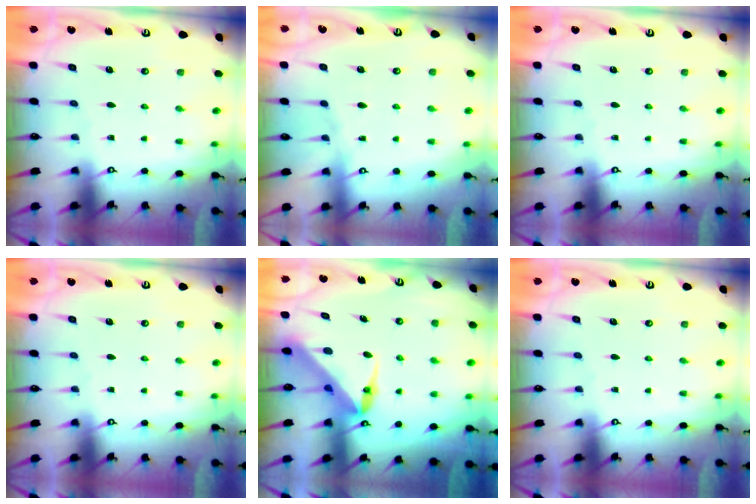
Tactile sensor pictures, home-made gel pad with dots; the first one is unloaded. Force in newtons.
{"total": 5.3, "press": 5.3, "slide": 0.7}
{"total": 0.0}
{"total": 0.0}
{"total": 5.9, "press": 5.8, "slide": 0.5}
{"total": 0.0}